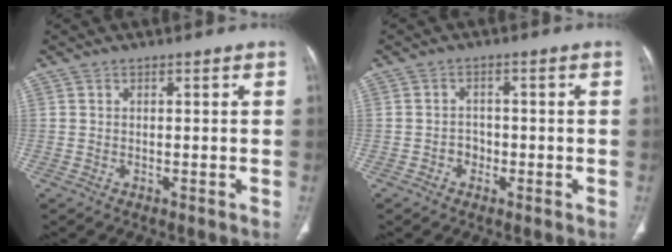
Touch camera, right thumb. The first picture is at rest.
{"total": 2.3, "force": [-1.0, 2.0, 0.7], "torque": [0.002, 0.011, -0.020]}